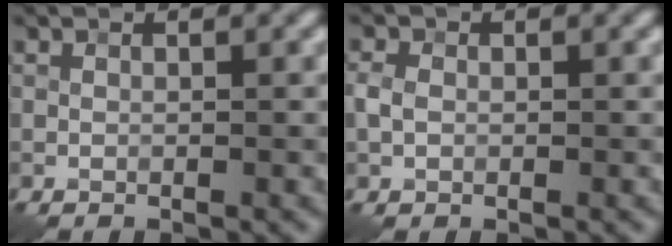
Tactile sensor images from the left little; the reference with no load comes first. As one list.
[{"total": 1.6, "force": [0.0, 1.2, 1.0], "torque": [-0.022, 0.004, -0.005]}]